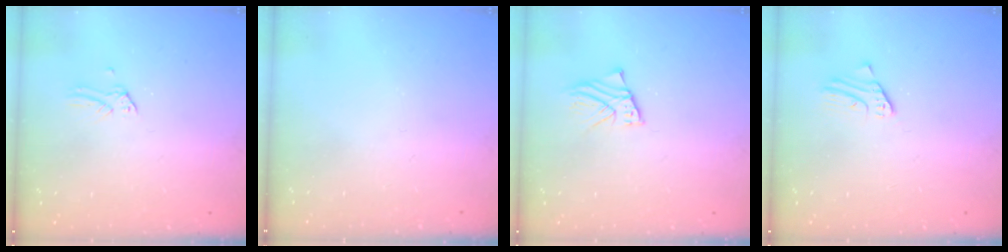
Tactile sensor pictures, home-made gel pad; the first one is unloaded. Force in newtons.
{"total": 0.0}
{"total": 2.9, "press": 2.9, "slide": 0.2}
{"total": 1.9, "press": 1.9, "slide": 0.1}